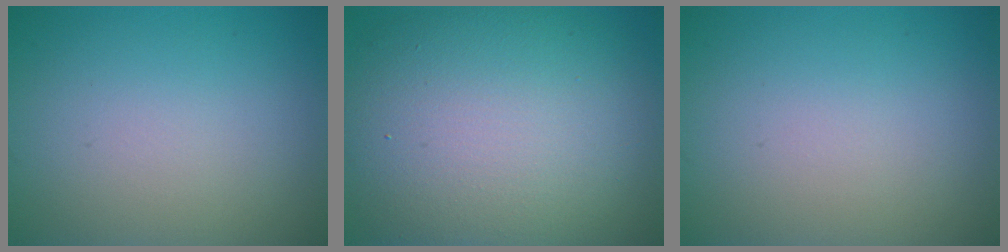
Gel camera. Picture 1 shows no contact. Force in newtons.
{"total": 13.9, "press": 13.9, "slide": 0.3}
{"total": 0.0}